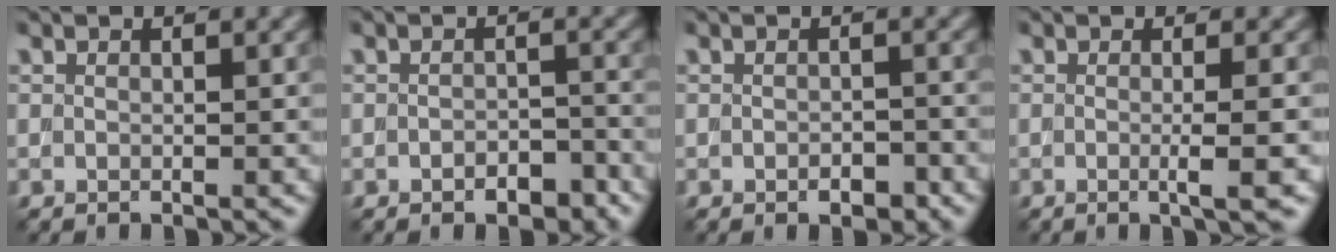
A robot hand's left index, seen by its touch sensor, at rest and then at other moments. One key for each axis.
{"total": 2.1, "fx": -1.3, "fy": 0.9, "fz": 1.3, "tx": -0.022, "ty": 0.003, "tz": -0.018}
{"total": 1.5, "fx": -0.8, "fy": 0.7, "fz": 1.0, "tx": -0.016, "ty": 0.000, "tz": -0.012}
{"total": 2.9, "fx": -0.3, "fy": 0.7, "fz": 2.8, "tx": -0.034, "ty": -0.006, "tz": -0.008}